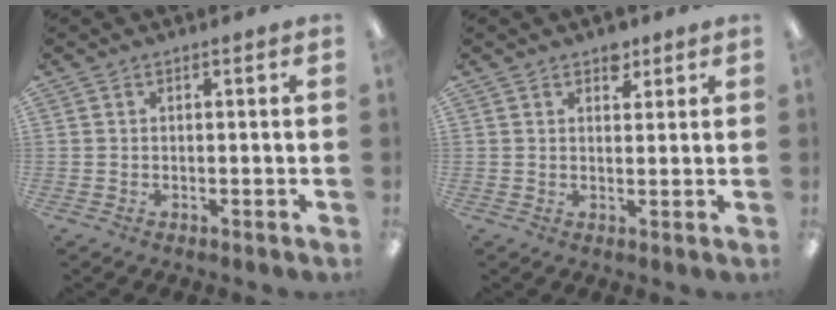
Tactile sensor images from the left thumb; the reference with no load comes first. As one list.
[{"total": 3.5, "force": [2.6, 2.0, 1.0], "torque": [-0.001, -0.011, 0.044]}]